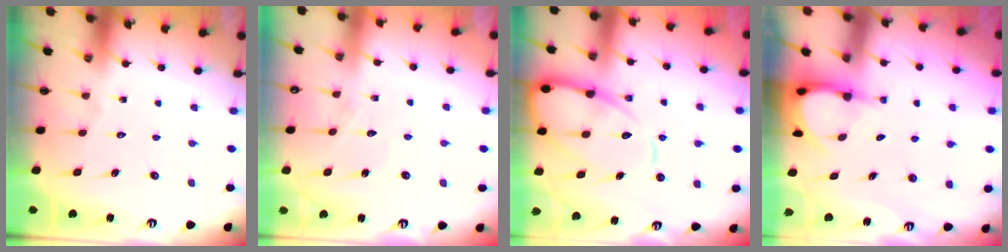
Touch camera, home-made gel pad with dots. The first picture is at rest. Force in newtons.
{"total": 5.4, "press": 5.4, "slide": 0.4}
{"total": 14.8, "press": 14.7, "slide": 1.5}
{"total": 3.7, "press": 3.7, "slide": 0.2}